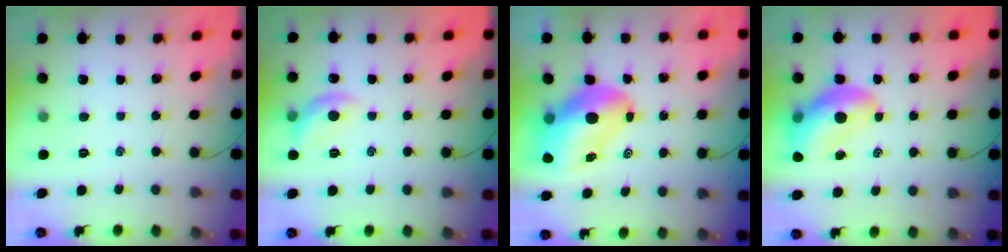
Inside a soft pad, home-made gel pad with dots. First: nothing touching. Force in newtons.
{"total": 8.4, "press": 8.4, "slide": 0.3}
{"total": 13.7, "press": 13.1, "slide": 4.0}
{"total": 12.5, "press": 11.9, "slide": 3.7}